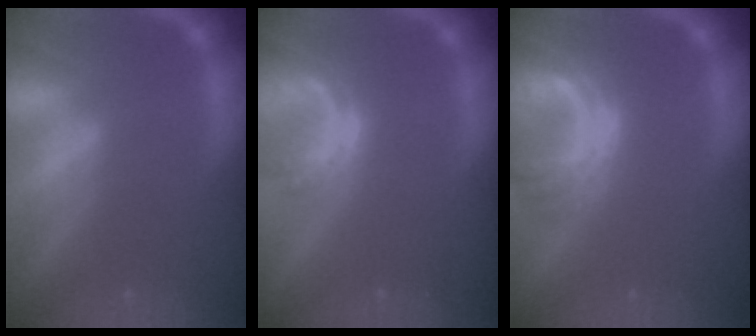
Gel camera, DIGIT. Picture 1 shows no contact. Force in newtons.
{"total": 3.0}
{"total": 6.0}